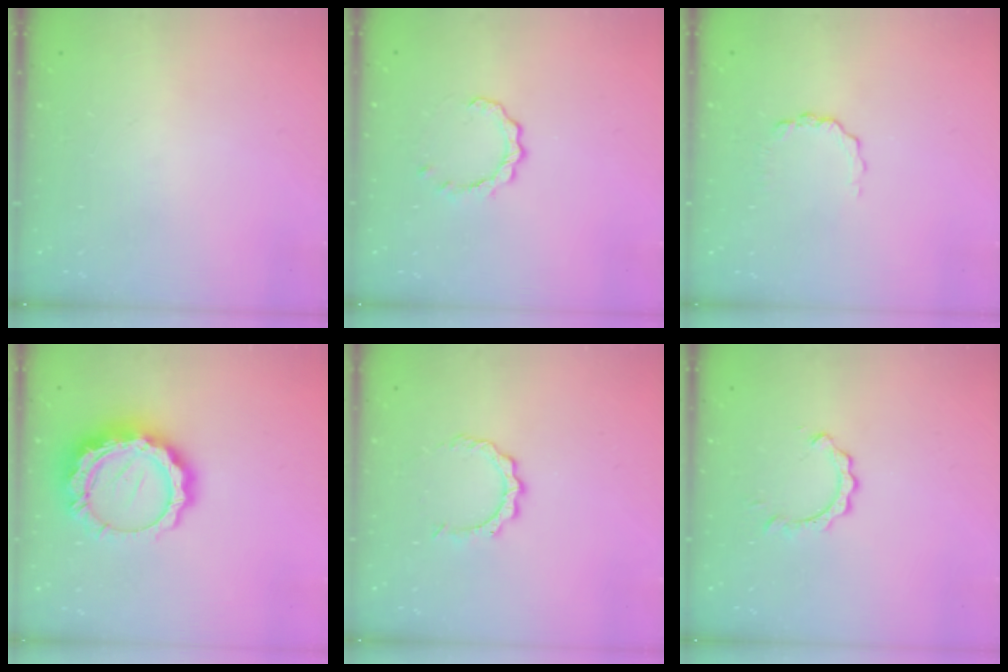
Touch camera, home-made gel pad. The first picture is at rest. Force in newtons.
{"total": 2.5, "press": 2.5, "slide": 0.3}
{"total": 3.8, "press": 3.8, "slide": 0.4}
{"total": 16.0, "press": 16.0, "slide": 1.2}
{"total": 5.3, "press": 5.3, "slide": 0.4}
{"total": 2.8, "press": 2.7, "slide": 0.3}